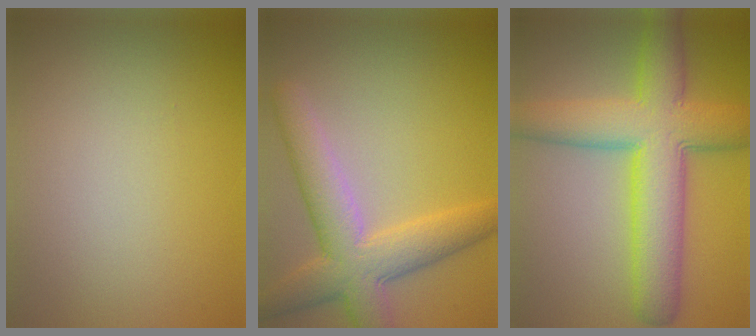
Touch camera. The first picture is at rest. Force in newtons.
{"total": 6.8, "press": 6.8, "slide": 0.3}
{"total": 9.6, "press": 9.6, "slide": 0.2}